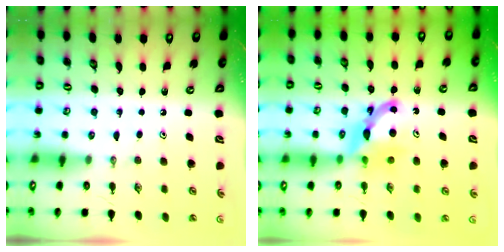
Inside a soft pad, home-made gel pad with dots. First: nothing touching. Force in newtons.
{"total": 7.5, "press": 7.5, "slide": 0.4}